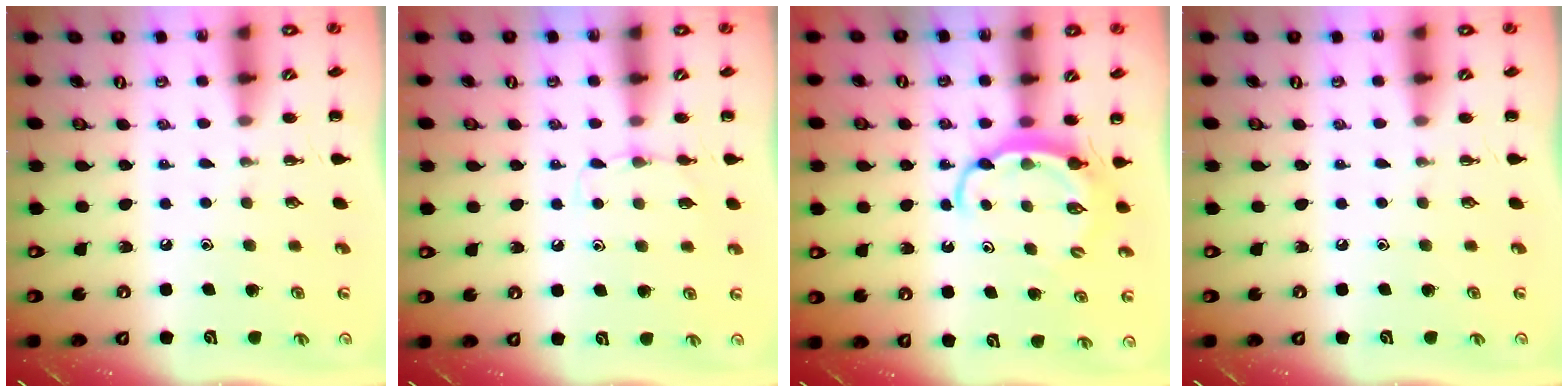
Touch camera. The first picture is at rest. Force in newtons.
{"total": 5.3, "press": 5.1, "slide": 1.5}
{"total": 5.8, "press": 5.8, "slide": 0.3}
{"total": 0.0}